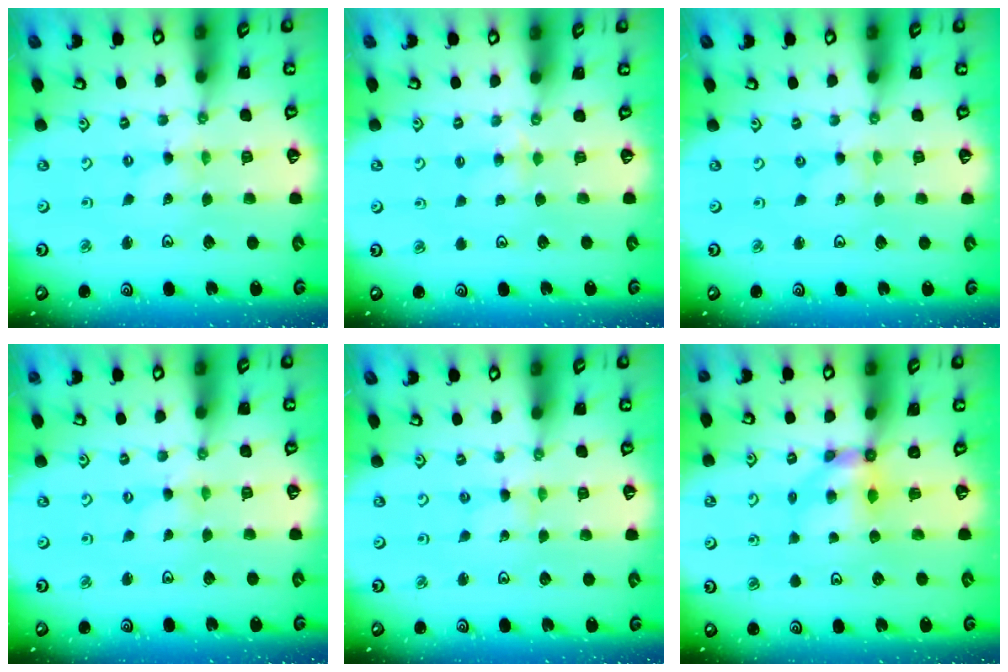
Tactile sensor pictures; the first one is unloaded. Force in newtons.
{"total": 3.1, "press": 3.1, "slide": 0.6}
{"total": 0.0}
{"total": 0.0}
{"total": 0.9, "press": 0.8, "slide": 0.1}
{"total": 5.8, "press": 5.8, "slide": 0.2}